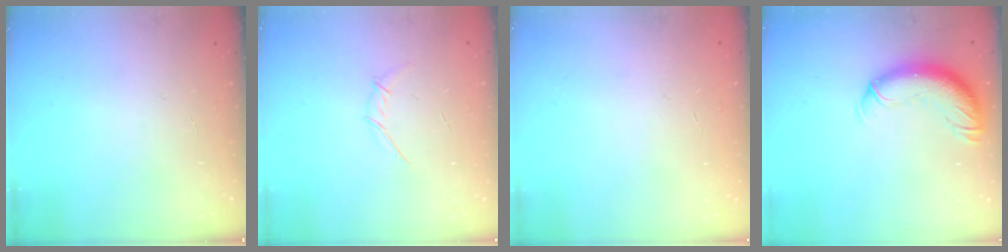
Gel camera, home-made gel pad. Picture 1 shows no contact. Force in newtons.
{"total": 4.2, "press": 4.2, "slide": 0.8}
{"total": 0.6, "press": 0.6, "slide": 0.2}
{"total": 13.3, "press": 13.0, "slide": 2.9}